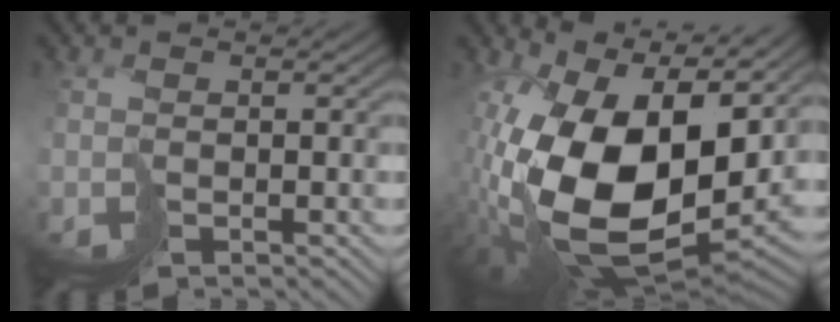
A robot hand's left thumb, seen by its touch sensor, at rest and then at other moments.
{"total": 19.7, "force": [2.2, 11.8, 15.6], "torque": [-0.330, -0.054, 0.067]}